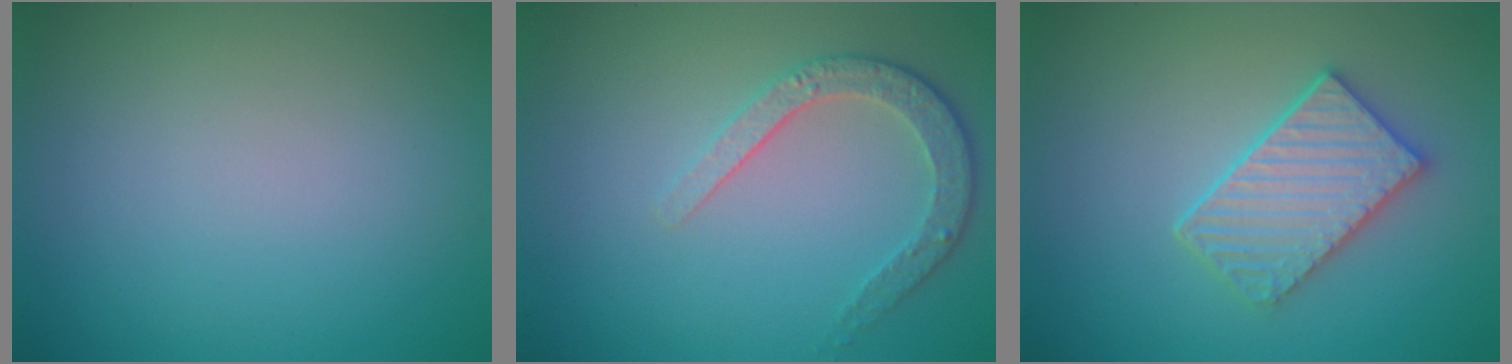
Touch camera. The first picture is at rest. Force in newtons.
{"total": 2.9, "press": 2.5, "slide": 1.6}
{"total": 3.8, "press": 3.5, "slide": 1.4}